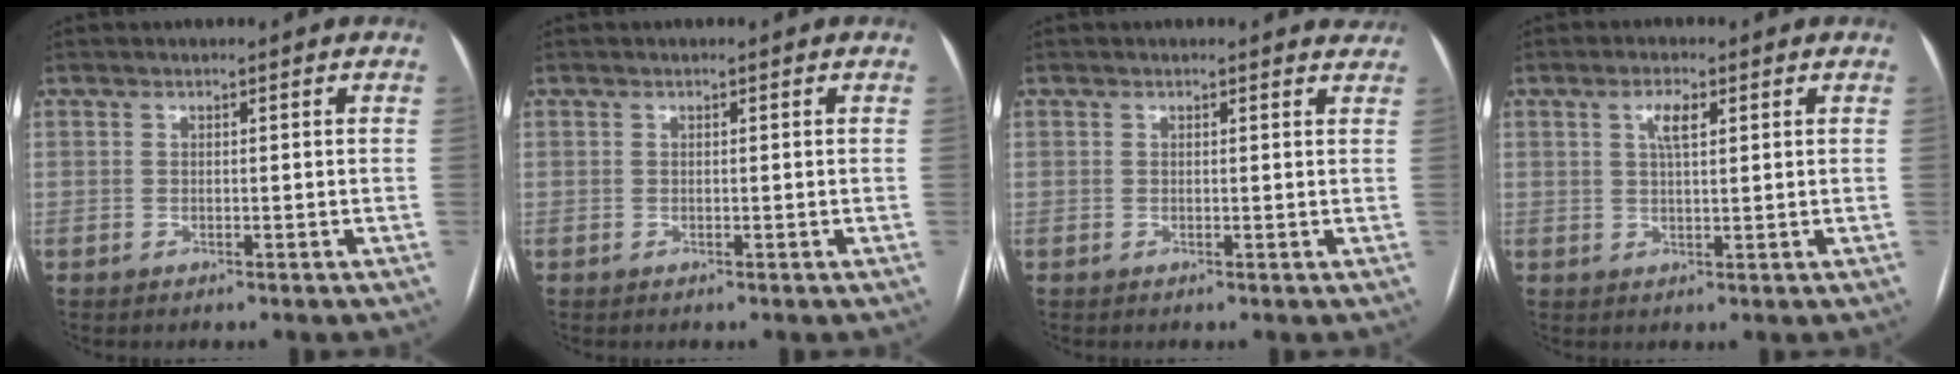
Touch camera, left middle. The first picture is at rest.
{"total": 0.0}
{"total": 2.6, "force": [2.5, 0.7, 0.0], "torque": [0.001, -0.013, 0.002]}
{"total": 3.1, "force": [1.3, 0.7, 2.8], "torque": [-0.056, 0.005, 0.023]}